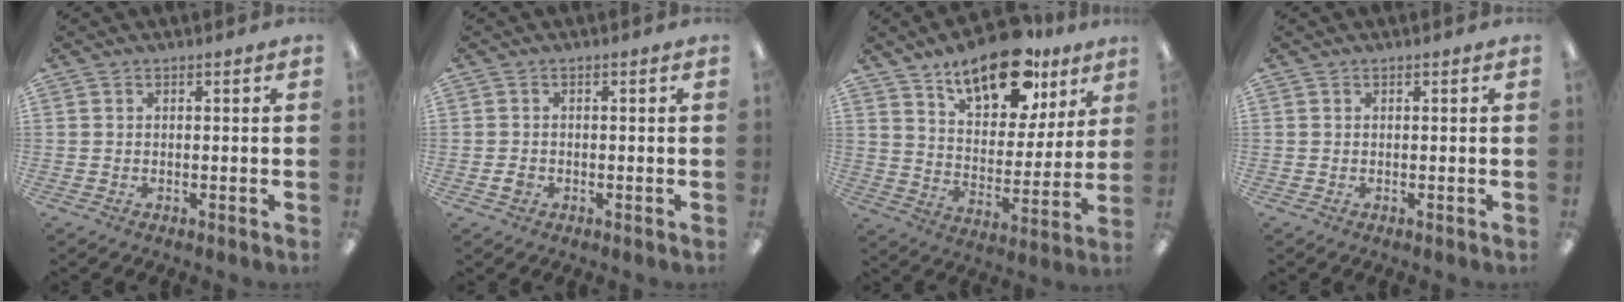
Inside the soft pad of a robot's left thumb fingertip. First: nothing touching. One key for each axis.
{"total": 1.6, "fx": -0.5, "fy": 1.4, "fz": 0.6, "tx": -0.009, "ty": 0.003, "tz": -0.010}
{"total": 18.5, "fx": 13.1, "fy": 8.6, "fz": 10.0, "tx": -0.144, "ty": -0.074, "tz": 0.222}
{"total": 0.0}